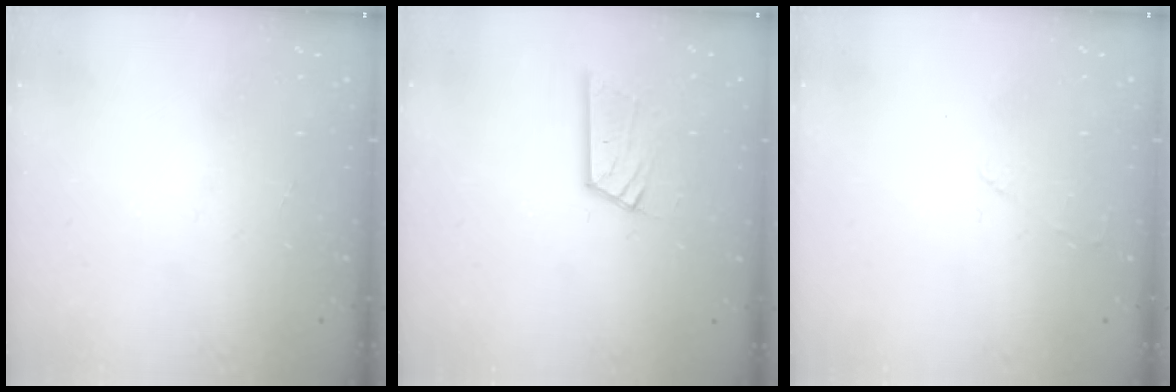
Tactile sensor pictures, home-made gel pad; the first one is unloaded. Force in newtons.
{"total": 11.9, "press": 11.9, "slide": 1.2}
{"total": 2.4, "press": 2.4, "slide": 0.4}